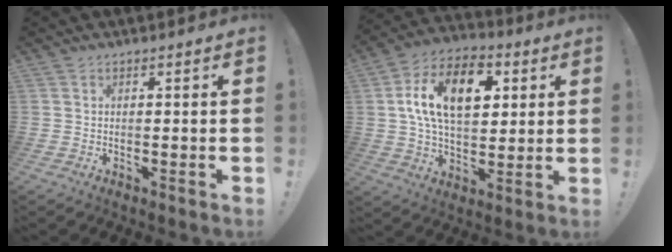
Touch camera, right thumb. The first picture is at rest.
{"total": 18.4, "force": [5.5, 10.9, 13.8], "torque": [-0.227, -0.004, 0.094]}